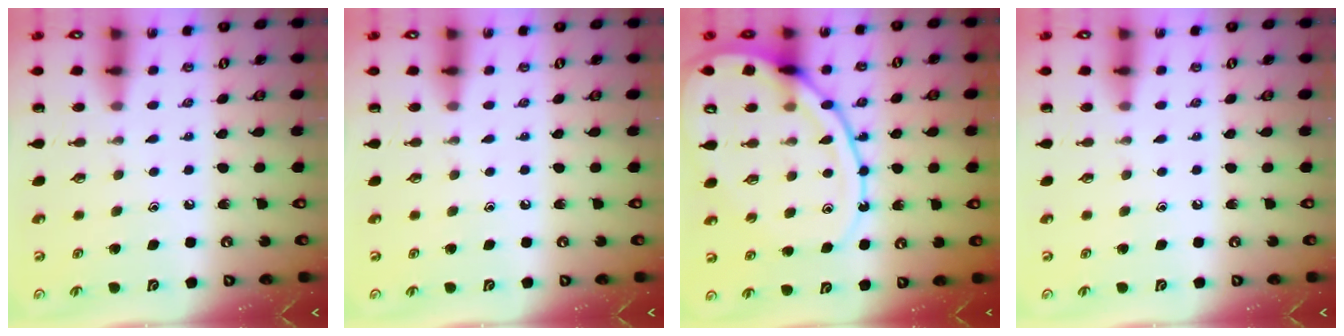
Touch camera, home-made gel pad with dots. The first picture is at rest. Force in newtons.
{"total": 0.0}
{"total": 16.8, "press": 16.8, "slide": 1.5}
{"total": 0.0}